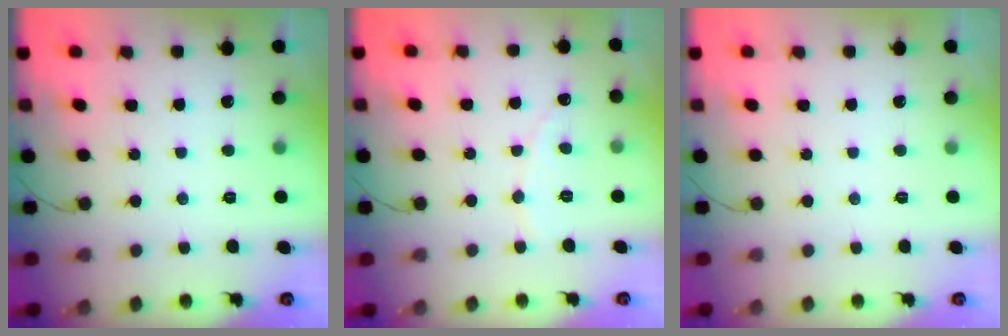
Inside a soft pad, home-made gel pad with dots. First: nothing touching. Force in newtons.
{"total": 2.6, "press": 2.6, "slide": 0.2}
{"total": 0.0}